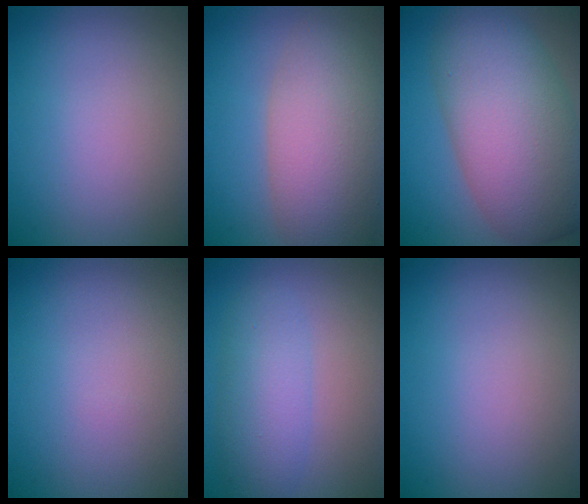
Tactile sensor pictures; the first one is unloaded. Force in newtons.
{"total": 8.7, "press": 8.7, "slide": 0.7}
{"total": 11.1, "press": 11.1, "slide": 0.3}
{"total": 0.0}
{"total": 4.3, "press": 4.3, "slide": 0.1}
{"total": 0.0}